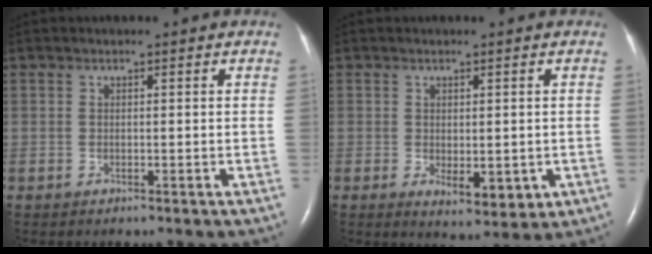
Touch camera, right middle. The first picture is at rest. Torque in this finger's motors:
{"motor_torque": [0.67, -0.35, 0.07, 0.04]}